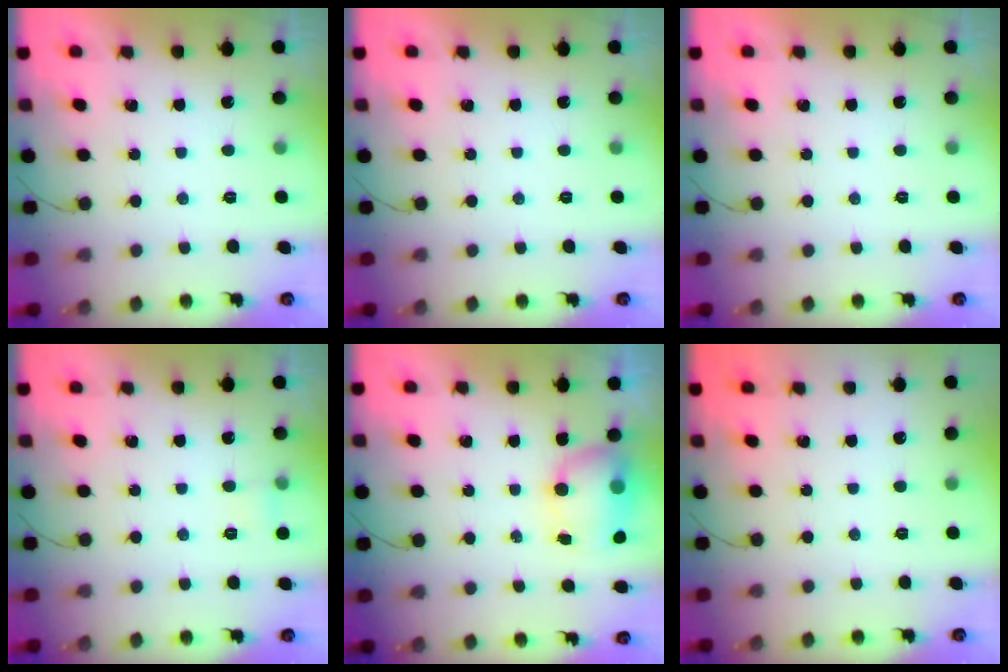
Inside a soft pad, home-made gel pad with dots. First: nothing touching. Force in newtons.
{"total": 0.0}
{"total": 0.0}
{"total": 7.5, "press": 3.4, "slide": 6.7}
{"total": 8.0, "press": 7.9, "slide": 1.3}
{"total": 0.0}